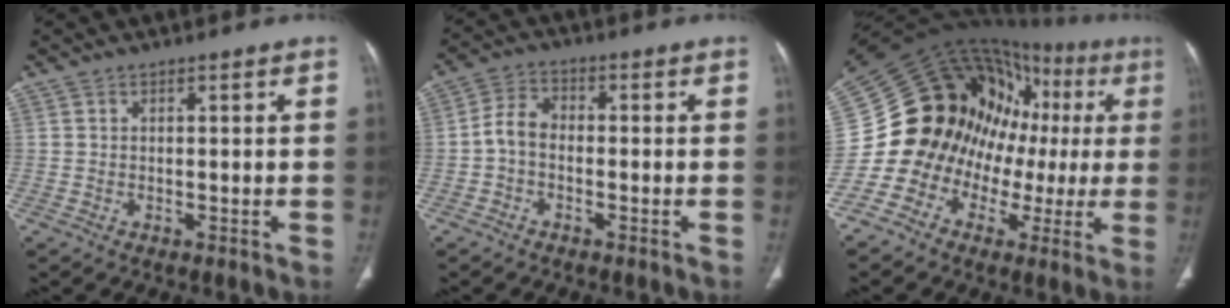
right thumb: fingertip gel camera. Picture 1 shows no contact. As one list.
[{"total": 4.7, "force": [-1.1, 3.2, 3.2], "torque": [-0.057, 0.018, -0.033]}, {"total": 23.0, "force": [-0.9, 17.3, 15.0], "torque": [-0.199, 0.086, -0.016]}]